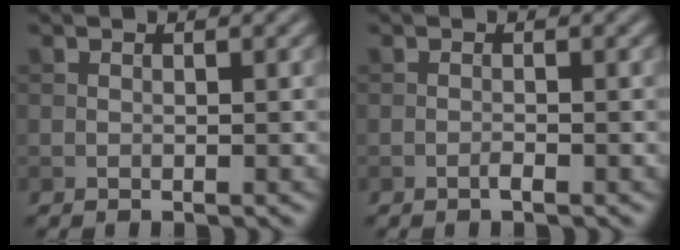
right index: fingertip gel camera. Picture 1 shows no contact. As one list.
[{"total": 0.6, "force": [-0.4, 0.1, 0.5], "torque": [-0.008, 0.002, -0.010]}]